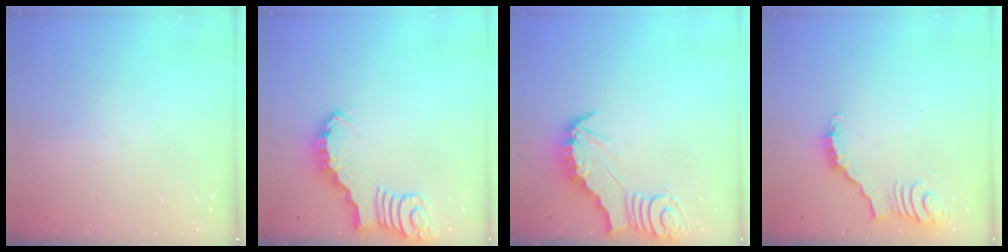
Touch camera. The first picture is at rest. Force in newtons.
{"total": 2.8, "press": 2.7, "slide": 0.4}
{"total": 2.8, "press": 2.8, "slide": 0.2}
{"total": 3.6, "press": 3.5, "slide": 0.6}